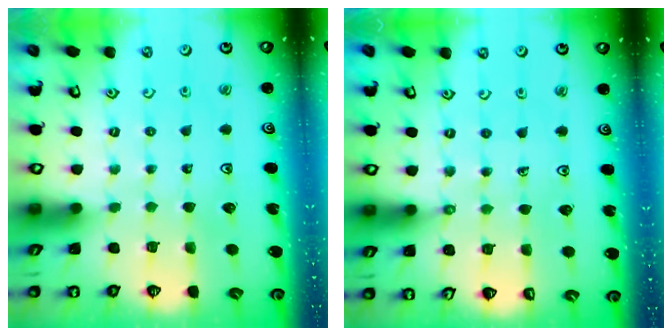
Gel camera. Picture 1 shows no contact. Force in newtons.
{"total": 1.7, "press": 1.7, "slide": 0.2}